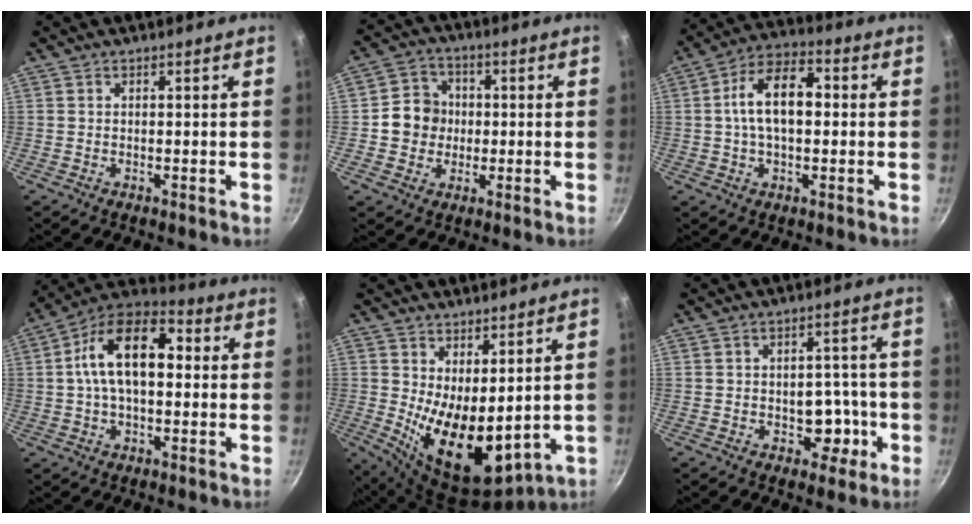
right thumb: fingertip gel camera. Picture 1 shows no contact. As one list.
[{"total": 8.0, "force": [-0.1, 7.4, 3.0], "torque": [-0.014, 0.014, -0.016]}, {"total": 12.2, "force": [0.9, 7.0, 10.0], "torque": [-0.150, 0.034, 0.003]}, {"total": 16.0, "force": [1.8, 9.3, 12.9], "torque": [-0.194, 0.034, 0.009]}, {"total": 13.3, "force": [1.9, 6.9, 11.3], "torque": [-0.160, -0.046, 0.052]}, {"total": 6.5, "force": [-2.0, 4.9, 3.8], "torque": [-0.006, 0.023, -0.022]}]